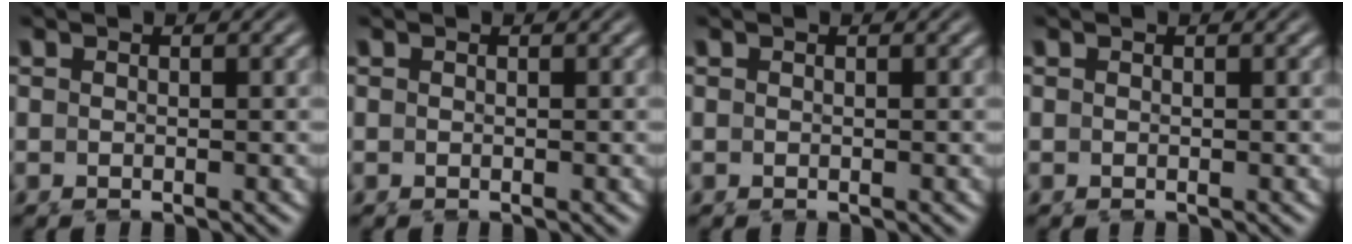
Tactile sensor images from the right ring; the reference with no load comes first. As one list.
[{"total": 0.0}, {"total": 0.0}, {"total": 0.0}]